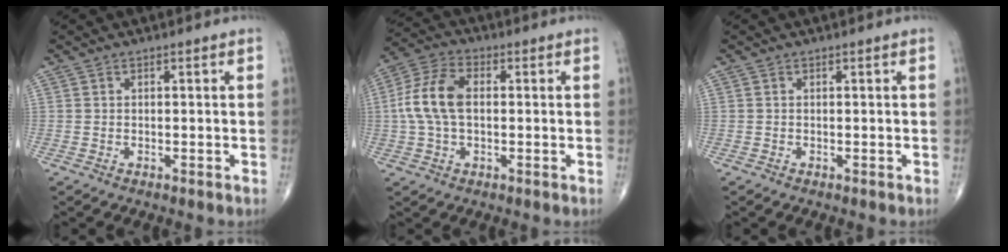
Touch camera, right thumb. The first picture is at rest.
{"total": 9.9, "force": [0.4, 5.8, 8.1], "torque": [-0.177, 0.023, 0.004]}
{"total": 0.0}